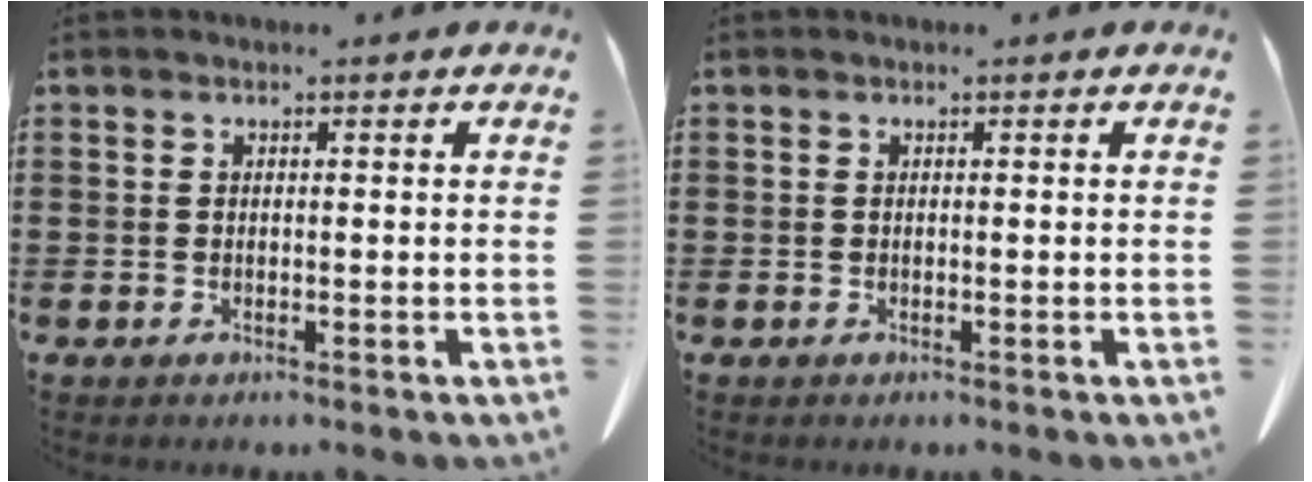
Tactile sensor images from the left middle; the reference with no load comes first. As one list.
[{"total": 0.0}]